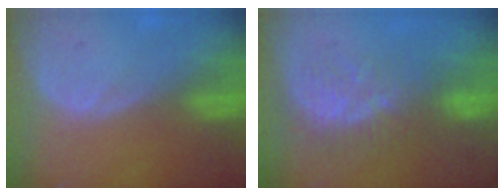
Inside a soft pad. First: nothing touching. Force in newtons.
{"total": 7.6, "press": 7.1, "slide": 2.8}